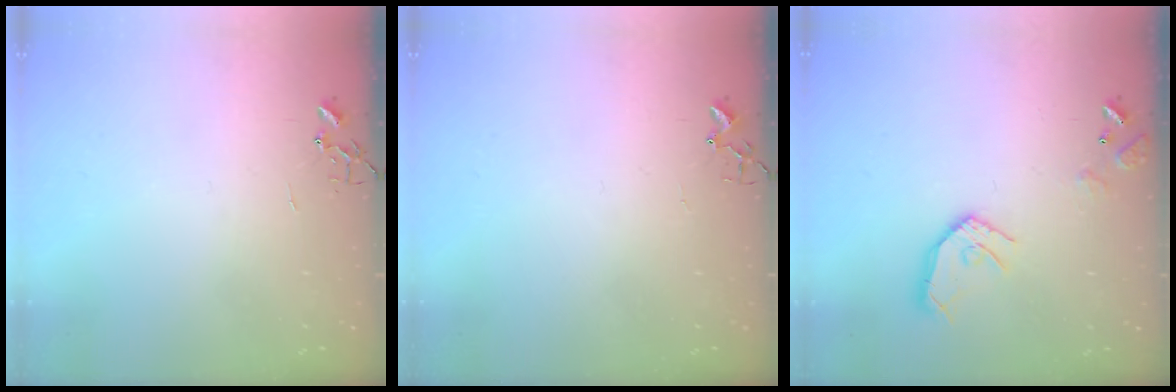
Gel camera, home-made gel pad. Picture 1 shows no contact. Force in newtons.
{"total": 3.3, "press": 3.3, "slide": 0.5}
{"total": 12.7, "press": 12.6, "slide": 1.6}